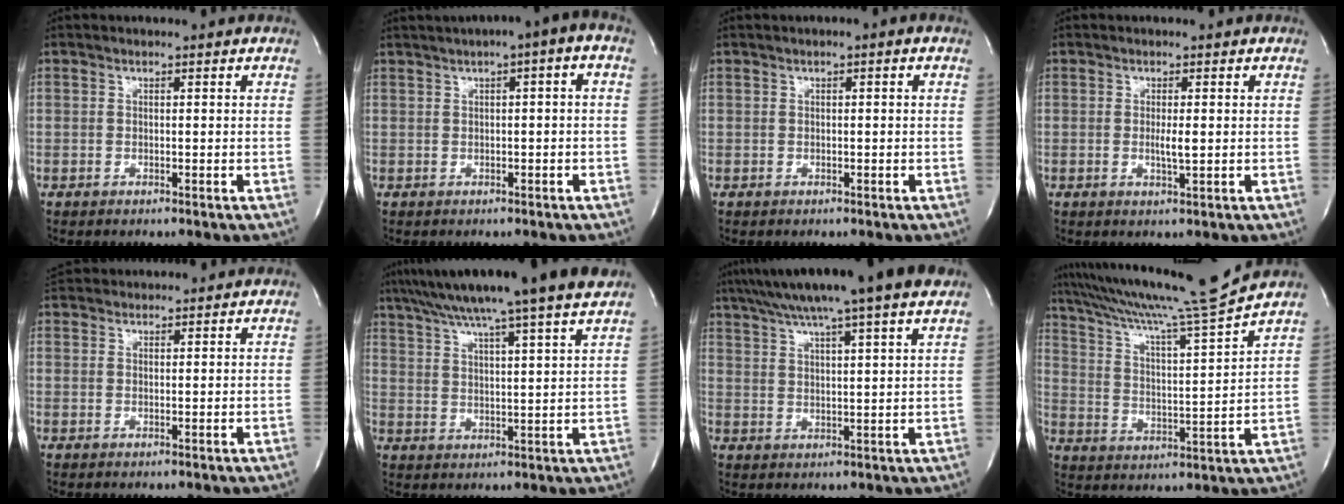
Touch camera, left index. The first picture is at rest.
{"total": 5.3, "force": [1.7, 0.7, 5.0], "torque": [-0.075, 0.024, 0.022]}
{"total": 0.7, "force": [0.1, 0.1, 0.6], "torque": [-0.010, 0.002, 0.000]}
{"total": 1.9, "force": [0.0, 0.1, 1.9], "torque": [-0.036, -0.005, -0.001]}
{"total": 6.2, "force": [6.1, 1.0, 1.1], "torque": [-0.024, 0.038, 0.099]}
{"total": 17.6, "force": [14.6, -1.5, 9.6], "torque": [-0.167, 0.011, 0.211]}
{"total": 15.8, "force": [12.6, -0.3, 9.6], "torque": [-0.167, 0.032, 0.179]}
{"total": 15.8, "force": [14.5, -3.2, 5.5], "torque": [-0.102, -0.041, 0.233]}